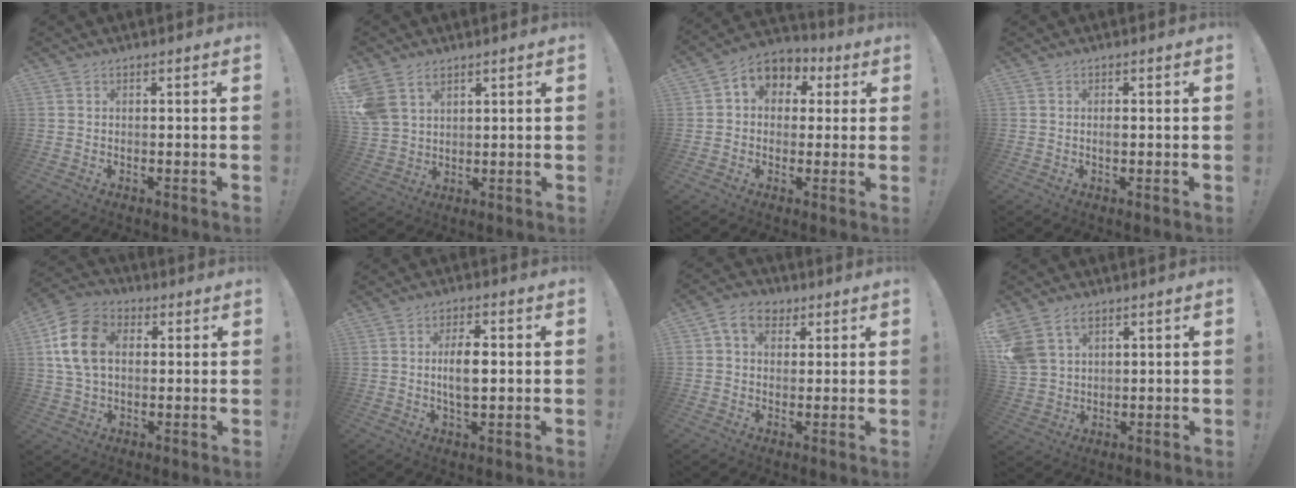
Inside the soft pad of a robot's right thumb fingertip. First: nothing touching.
{"total": 7.0, "force": [4.2, 4.8, 2.9], "torque": [-0.055, -0.020, 0.084]}
{"total": 7.4, "force": [1.5, 6.3, 3.4], "torque": [-0.051, -0.001, 0.035]}
{"total": 0.9, "force": [-0.2, 0.4, 0.7], "torque": [-0.013, 0.002, -0.006]}
{"total": 14.8, "force": [2.8, 10.5, 10.0], "torque": [-0.190, 0.007, 0.057]}
{"total": 7.4, "force": [0.3, 3.3, 6.6], "torque": [-0.120, -0.005, -0.006]}
{"total": 7.3, "force": [3.0, 5.6, 3.6], "torque": [-0.056, -0.004, 0.058]}
{"total": 7.3, "force": [4.2, 5.0, 3.2], "torque": [-0.061, -0.020, 0.085]}